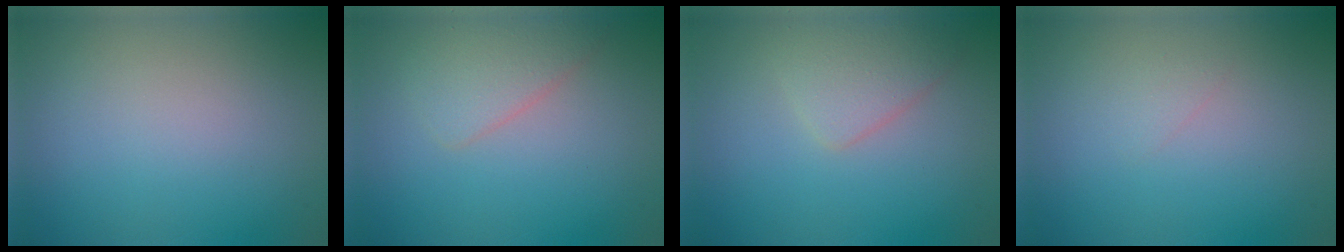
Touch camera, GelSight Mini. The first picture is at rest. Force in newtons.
{"total": 2.5, "press": 2.5, "slide": 0.1}
{"total": 2.4, "press": 2.4, "slide": 0.2}
{"total": 0.6, "press": 0.6, "slide": 0.0}